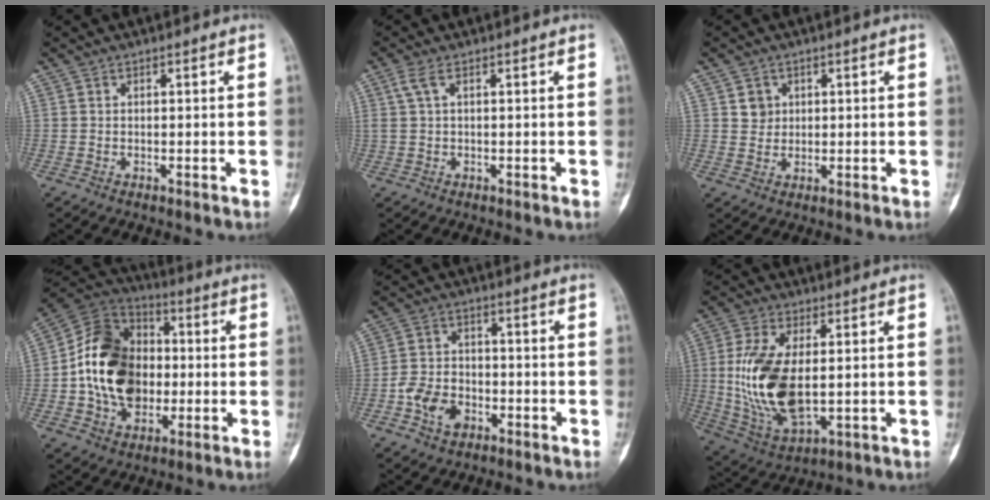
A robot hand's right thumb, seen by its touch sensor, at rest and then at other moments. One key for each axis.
{"total": 2.6, "fx": 0.9, "fy": 0.9, "fz": 2.2, "tx": -0.067, "ty": 0.008, "tz": 0.023}
{"total": 2.7, "fx": 1.0, "fy": 2.4, "fz": 0.6, "tx": 0.003, "ty": -0.006, "tz": 0.017}
{"total": 19.7, "fx": -1.1, "fy": 14.6, "fz": 13.2, "tx": -0.196, "ty": 0.023, "tz": -0.022}
{"total": 7.5, "fx": -3.2, "fy": 5.2, "fz": 4.3, "tx": -0.067, "ty": 0.022, "tz": -0.059}
{"total": 16.4, "fx": 0.4, "fy": 8.3, "fz": 14.1, "tx": -0.288, "ty": -0.015, "tz": 0.021}